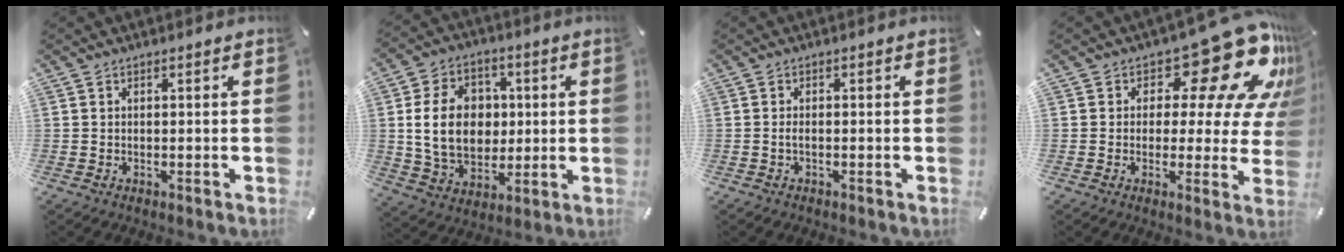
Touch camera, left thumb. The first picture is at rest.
{"total": 15.0, "force": [1.3, 11.8, 9.1], "torque": [-0.184, 0.014, 0.023]}
{"total": 1.2, "force": [-0.5, 0.6, 0.9], "torque": [-0.019, 0.001, -0.010]}
{"total": 19.0, "force": [10.3, 8.8, 13.3], "torque": [-0.172, -0.072, 0.168]}